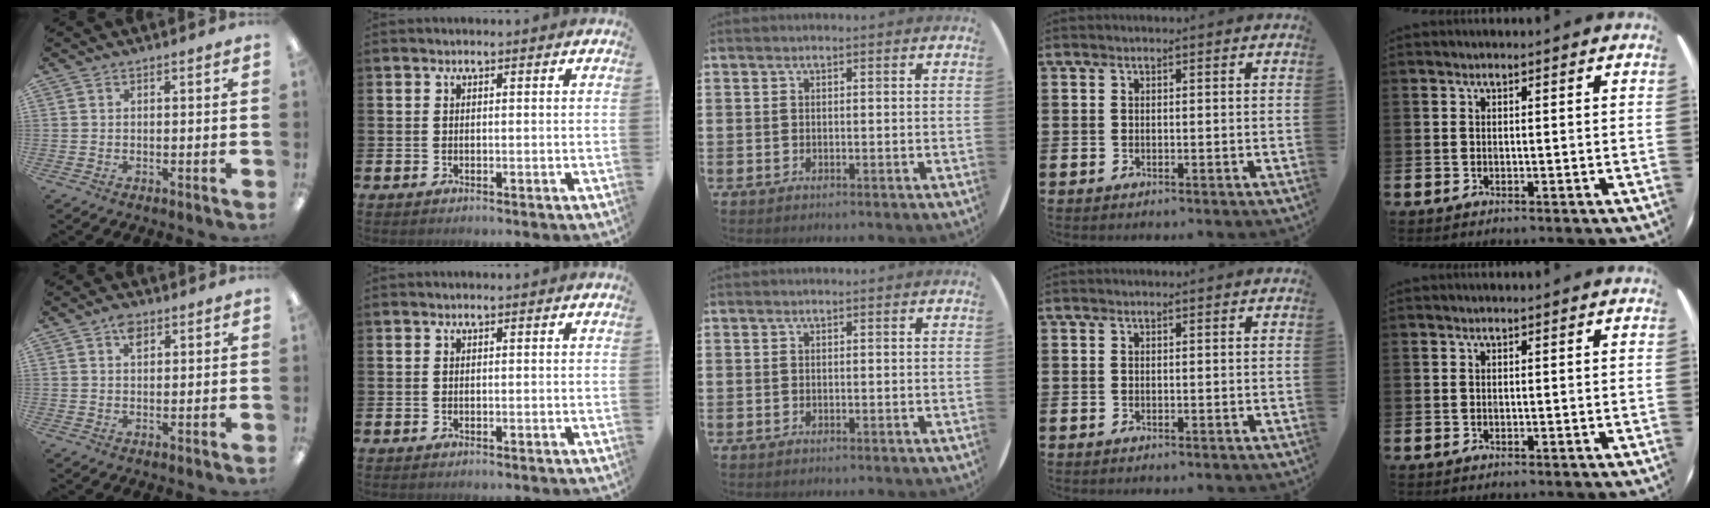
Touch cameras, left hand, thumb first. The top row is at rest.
{"thumb": {"total": 3.4, "force": [1.8, 1.9, 2.1], "torque": [-0.030, -0.003, 0.029]}}